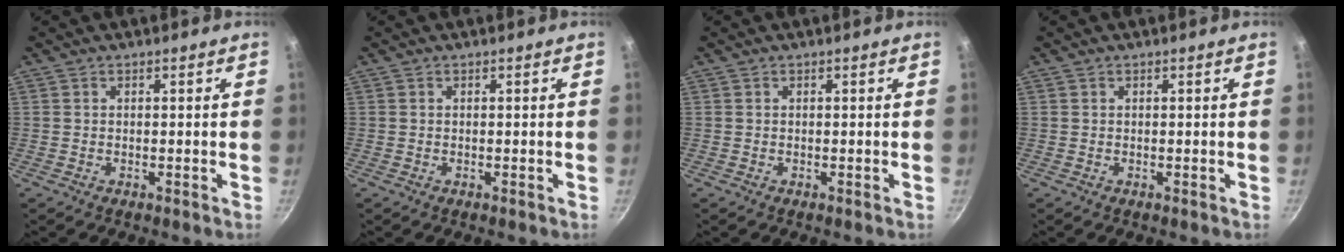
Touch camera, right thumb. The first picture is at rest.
{"total": 0.0}
{"total": 0.0}
{"total": 0.0}